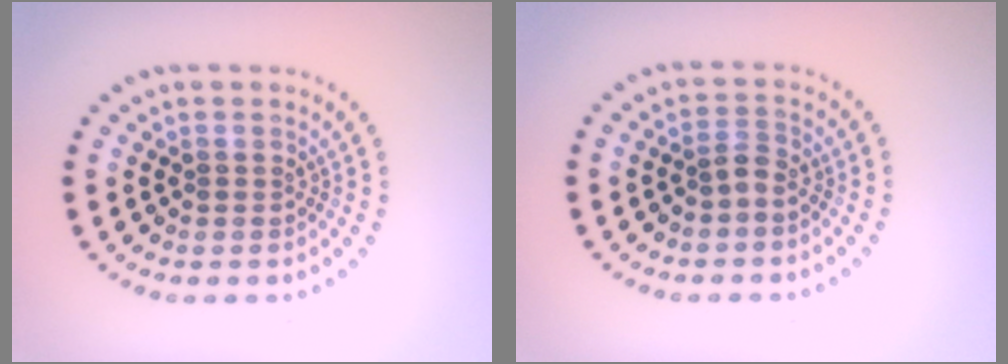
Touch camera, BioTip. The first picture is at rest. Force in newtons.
{"total": 1.3, "press": 1.1, "slide": 0.8}